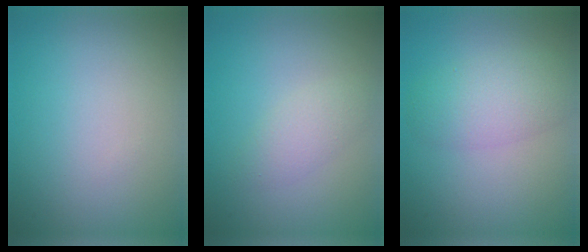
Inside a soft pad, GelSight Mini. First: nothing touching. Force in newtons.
{"total": 1.9, "press": 1.9, "slide": 0.1}
{"total": 3.8, "press": 3.8, "slide": 0.1}